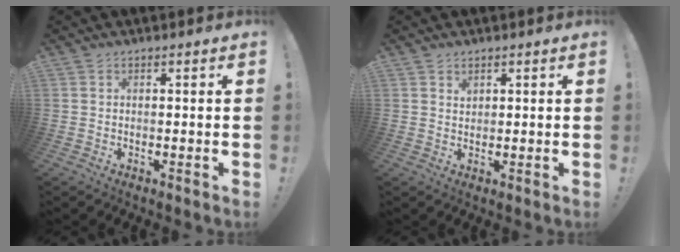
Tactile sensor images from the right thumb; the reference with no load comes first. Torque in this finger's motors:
{"motor_torque": [-0.28, -0.08, 0.01, 0.37, 0.07]}